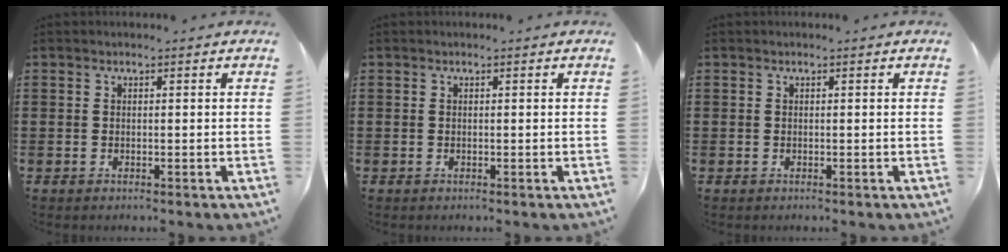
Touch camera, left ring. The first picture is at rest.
{"total": 0.0}
{"total": 0.0}